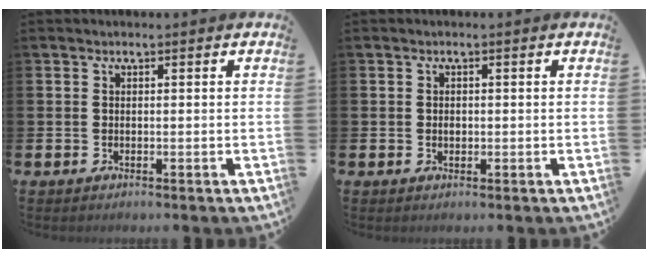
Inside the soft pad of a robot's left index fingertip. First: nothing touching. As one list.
[{"total": 0.9, "force": [0.0, 0.7, 0.6], "torque": [-0.001, 0.002, -0.005]}]